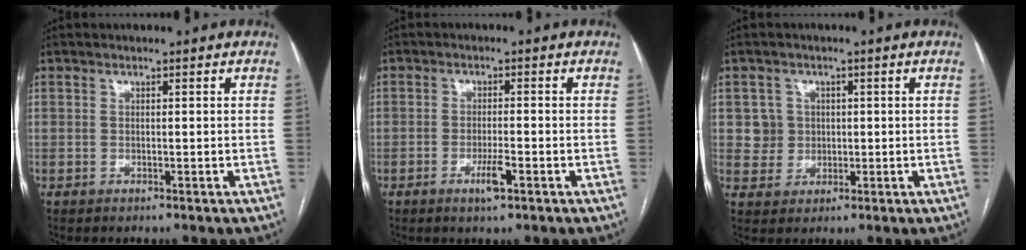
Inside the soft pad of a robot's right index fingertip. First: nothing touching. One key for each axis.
{"total": 3.3, "fx": -1.6, "fy": 0.2, "fz": 2.8, "tx": -0.052, "ty": -0.004, "tz": -0.028}
{"total": 3.8, "fx": 0.6, "fy": 3.8, "fz": 0.2, "tx": 0.002, "ty": 0.014, "tz": 0.015}